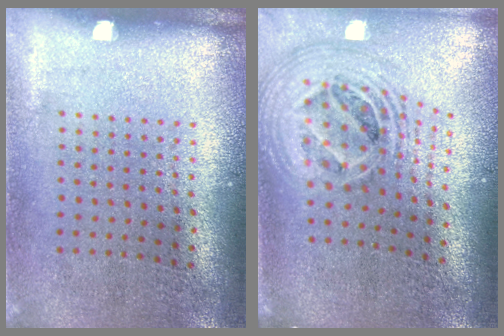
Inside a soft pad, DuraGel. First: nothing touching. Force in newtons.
{"total": 2.5, "press": 1.8, "slide": 1.7}